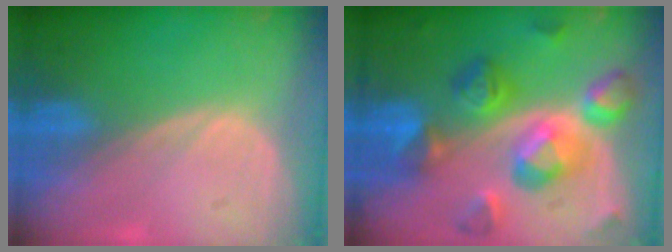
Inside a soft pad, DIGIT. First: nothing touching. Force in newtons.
{"total": 11.4, "press": 11.4, "slide": 1.0}